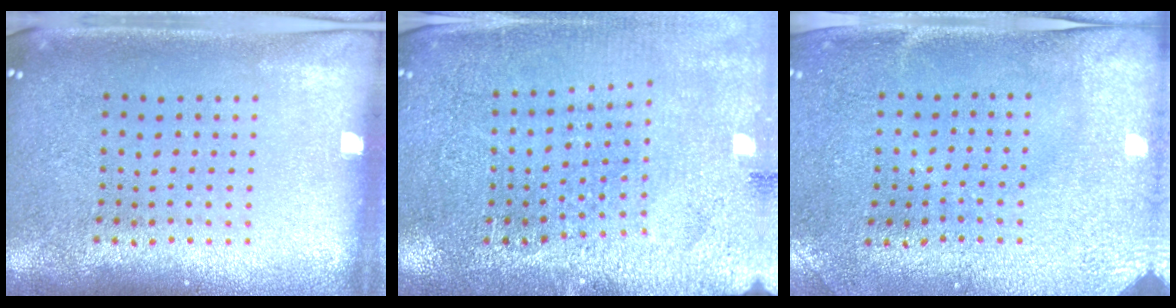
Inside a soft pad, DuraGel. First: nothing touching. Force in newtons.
{"total": 2.8, "press": 2.8, "slide": 0.2}
{"total": 3.0, "press": 2.4, "slide": 1.8}